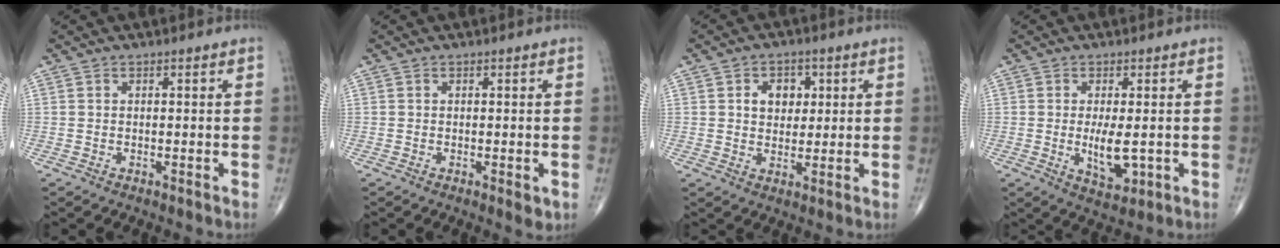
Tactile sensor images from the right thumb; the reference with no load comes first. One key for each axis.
{"total": 1.6, "fx": -0.4, "fy": 0.5, "fz": 1.5, "tx": -0.018, "ty": -0.004, "tz": -0.004}
{"total": 5.7, "fx": 1.6, "fy": 4.3, "fz": 3.4, "tx": -0.021, "ty": -0.004, "tz": 0.022}
{"total": 5.9, "fx": -0.5, "fy": 2.3, "fz": 5.4, "tx": -0.093, "ty": -0.015, "tz": -0.002}